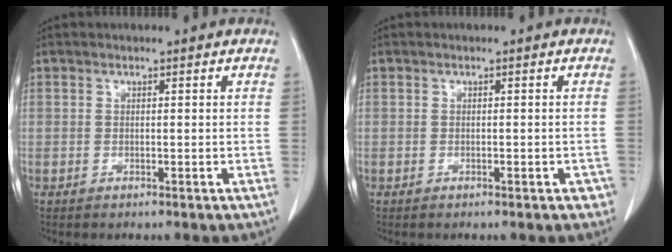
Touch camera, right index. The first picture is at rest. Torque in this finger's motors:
{"motor_torque": [-0.05, 0.02, 0.01, 0.00]}